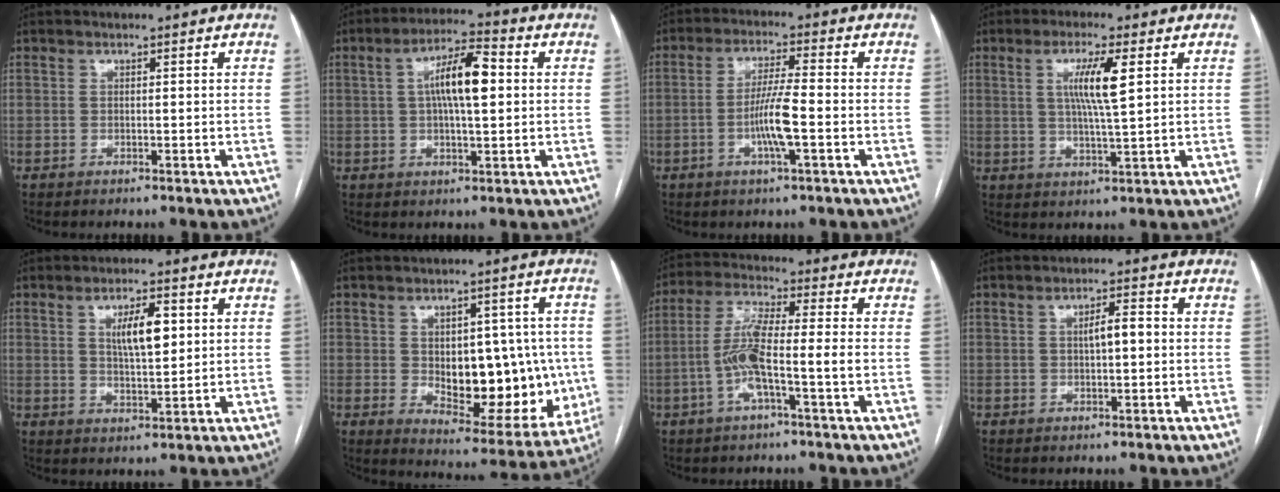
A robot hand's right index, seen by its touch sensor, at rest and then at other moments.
{"total": 9.3, "force": [1.4, 2.0, 8.9], "torque": [-0.163, 0.020, 0.020]}
{"total": 6.9, "force": [-1.9, 0.1, 6.7], "torque": [-0.132, -0.002, -0.036]}
{"total": 6.9, "force": [1.9, 0.0, 6.6], "torque": [-0.126, -0.003, 0.037]}
{"total": 6.4, "force": [1.9, 1.7, 5.8], "torque": [-0.102, 0.002, 0.036]}
{"total": 17.2, "force": [-0.9, 8.6, 14.8], "torque": [-0.203, 0.004, 0.014]}
{"total": 8.7, "force": [-2.1, 0.4, 8.4], "torque": [-0.174, 0.013, -0.045]}
{"total": 3.3, "force": [0.2, 0.8, 3.2], "torque": [-0.056, 0.007, 0.003]}